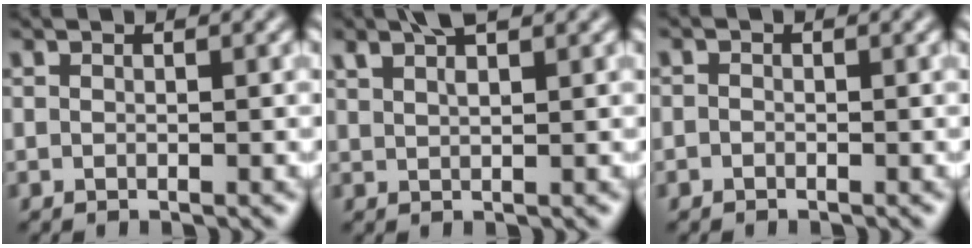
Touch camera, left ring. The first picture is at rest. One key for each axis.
{"total": 2.6, "fx": 2.1, "fy": 0.5, "fz": 1.4, "tx": -0.023, "ty": 0.004, "tz": 0.040}
{"total": 0.9, "fx": -0.4, "fy": 0.8, "fz": -0.1, "tx": 0.015, "ty": -0.005, "tz": -0.013}